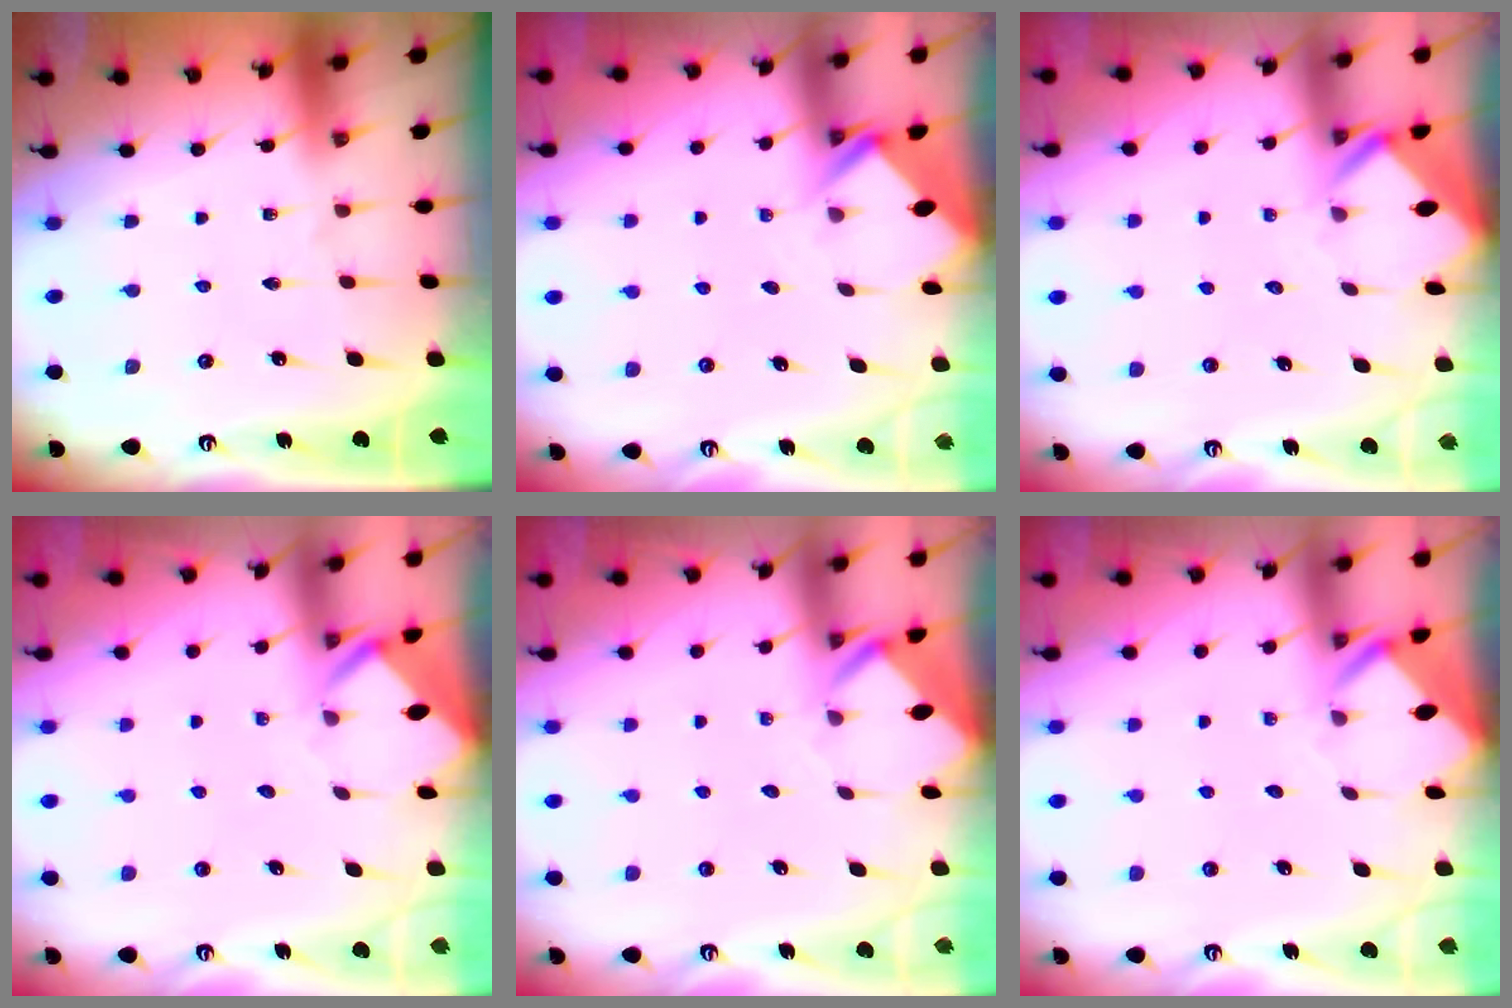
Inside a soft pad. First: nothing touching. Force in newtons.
{"total": 2.9, "press": 2.9, "slide": 0.2}
{"total": 2.6, "press": 2.6, "slide": 0.1}
{"total": 3.1, "press": 3.1, "slide": 0.1}
{"total": 3.3, "press": 3.3, "slide": 0.2}
{"total": 2.9, "press": 2.9, "slide": 0.2}